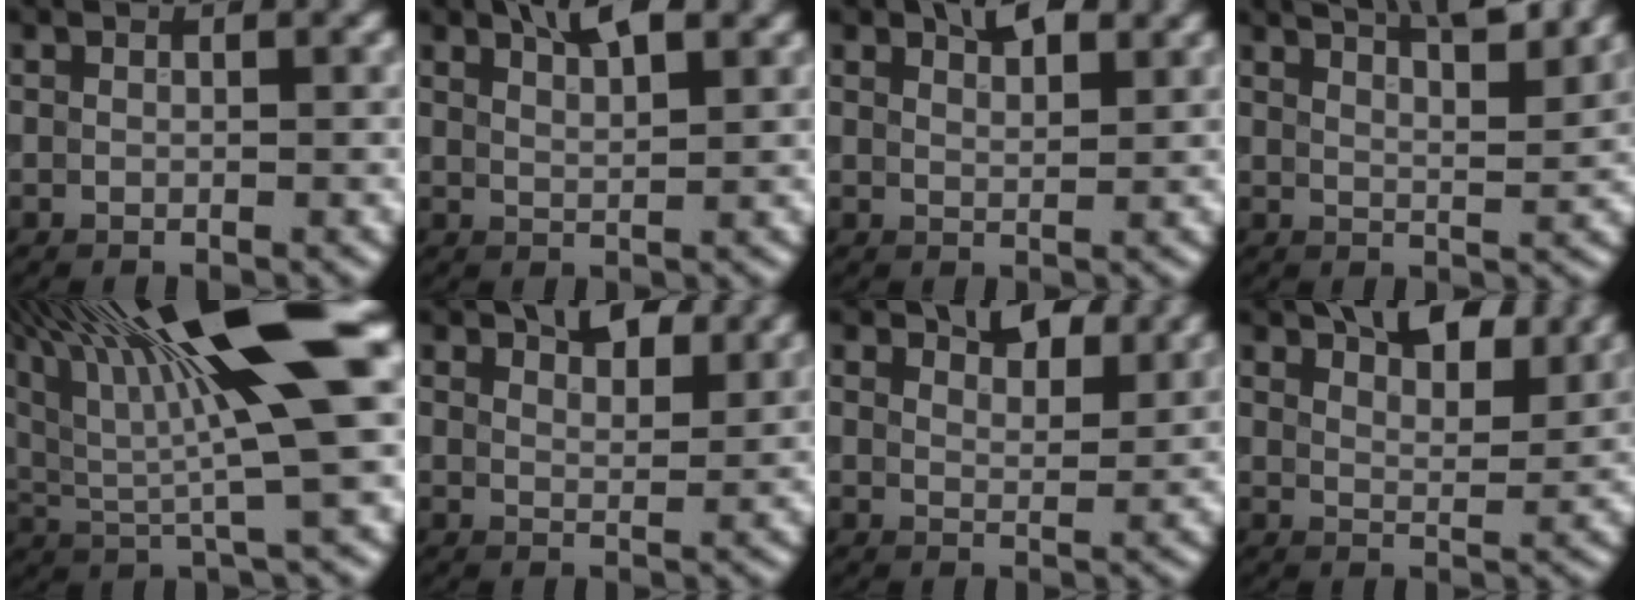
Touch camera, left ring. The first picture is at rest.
{"total": 2.6, "force": [2.1, 0.5, 1.4], "torque": [-0.016, 0.004, 0.036]}
{"total": 2.2, "force": [1.9, 0.7, 0.9], "torque": [-0.012, 0.005, 0.031]}
{"total": 6.4, "force": [5.0, 1.5, 3.7], "torque": [-0.017, 0.024, 0.044]}
{"total": 16.5, "force": [6.5, 3.9, 14.7], "torque": [-0.262, 0.022, 0.112]}
{"total": 3.1, "force": [2.5, 1.3, 1.3], "torque": [-0.016, 0.007, 0.035]}
{"total": 2.7, "force": [2.3, 1.1, 0.8], "torque": [-0.011, 0.002, 0.035]}
{"total": 5.4, "force": [4.2, 1.9, 2.7], "torque": [-0.037, 0.012, 0.057]}